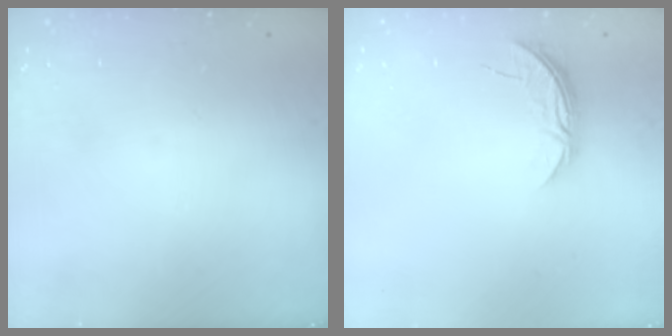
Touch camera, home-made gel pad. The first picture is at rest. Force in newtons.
{"total": 5.4, "press": 5.4, "slide": 0.6}